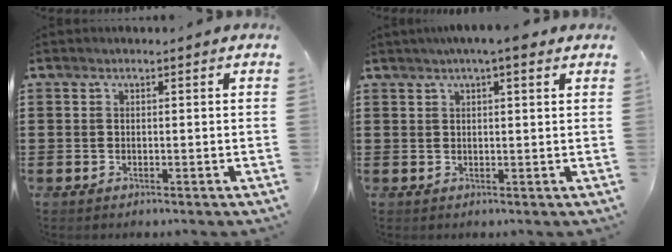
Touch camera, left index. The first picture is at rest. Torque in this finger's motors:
{"motor_torque": [1.11, -1.03, 0.40, 0.10]}